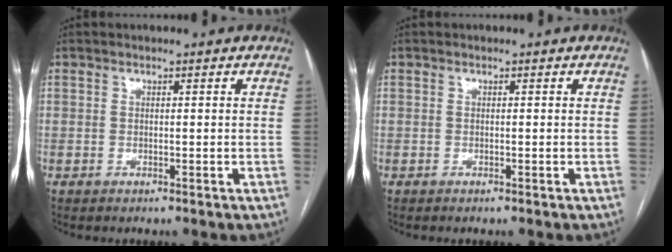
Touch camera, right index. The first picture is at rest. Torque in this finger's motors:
{"motor_torque": [0.16, 0.00, 0.00, 0.01]}